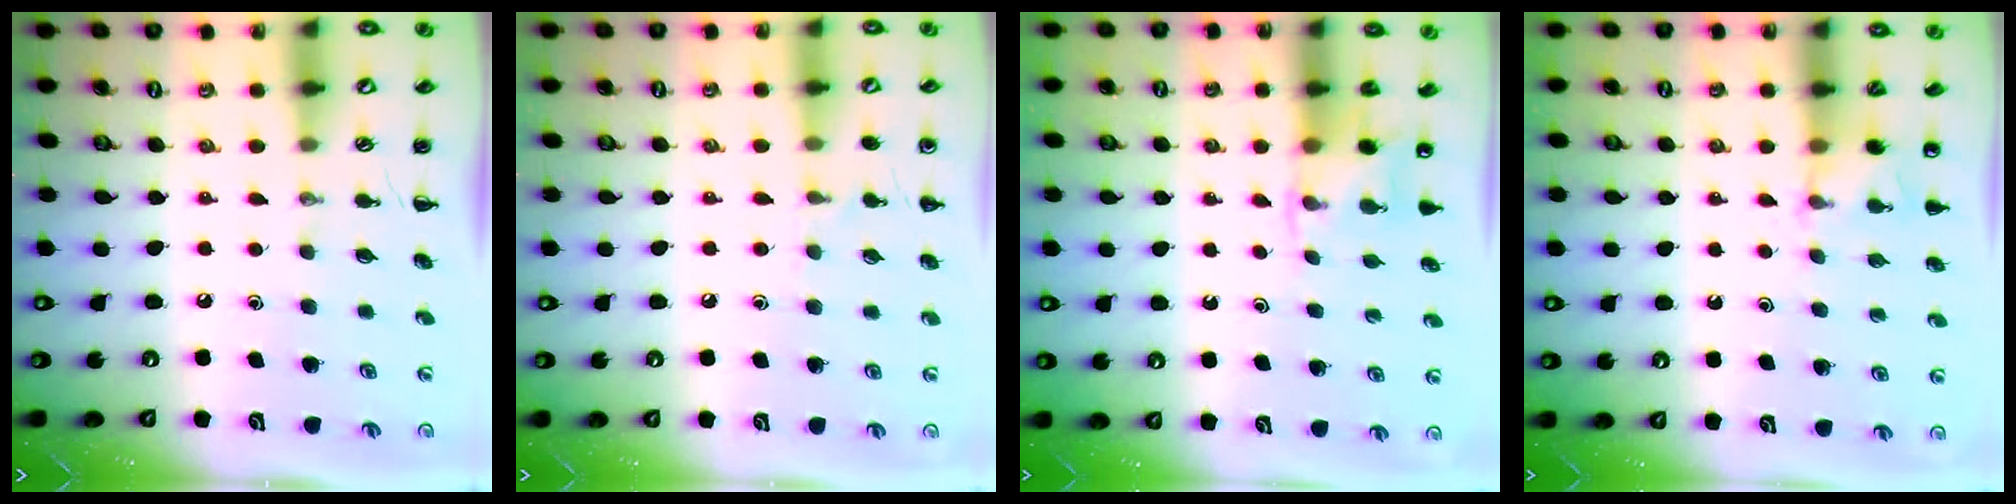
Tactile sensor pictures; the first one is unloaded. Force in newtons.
{"total": 6.2, "press": 6.0, "slide": 1.9}
{"total": 3.6, "press": 3.4, "slide": 1.2}
{"total": 4.2, "press": 4.0, "slide": 1.4}